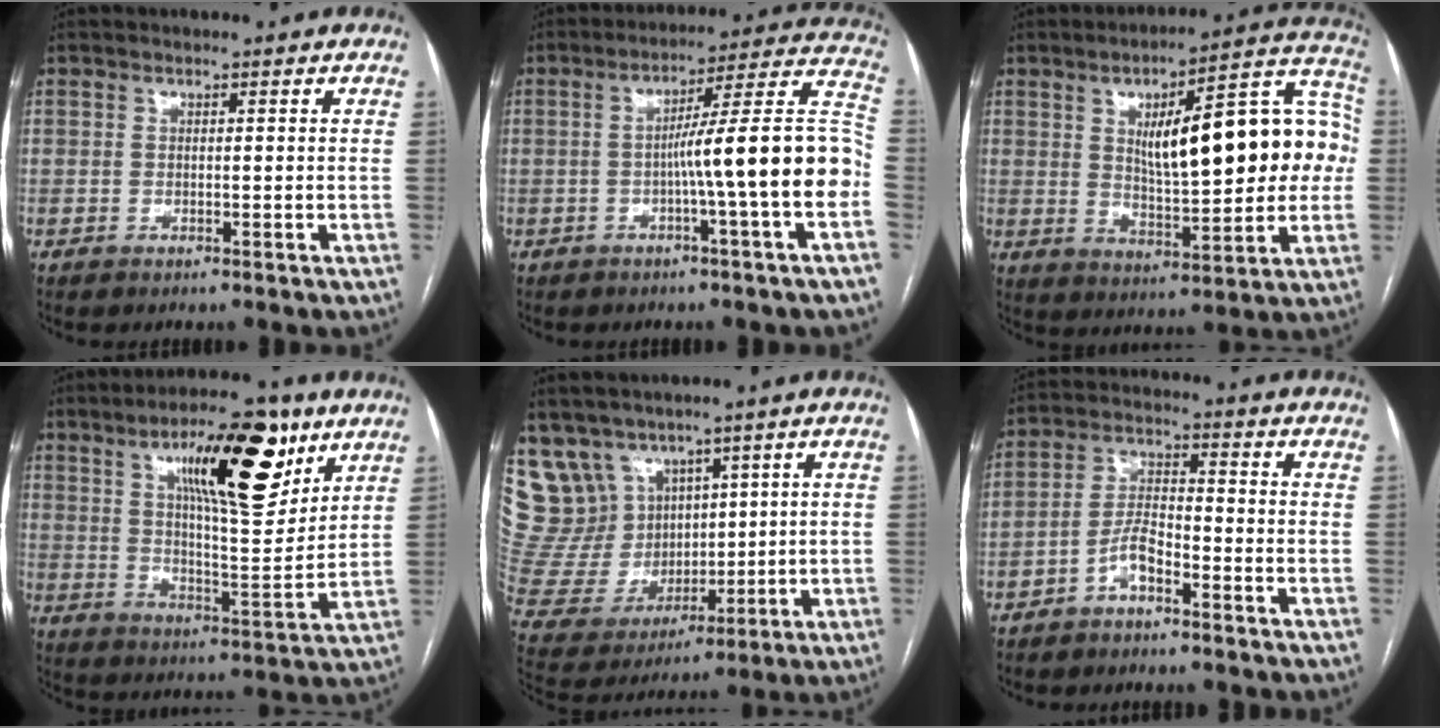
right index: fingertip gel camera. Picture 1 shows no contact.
{"total": 16.0, "force": [-3.1, -1.0, 15.6], "torque": [-0.221, 0.026, -0.056]}
{"total": 22.0, "force": [2.8, 6.0, 20.9], "torque": [-0.296, 0.037, 0.041]}
{"total": 17.7, "force": [9.3, 4.3, 14.5], "torque": [-0.220, 0.000, 0.148]}
{"total": 14.7, "force": [9.1, 11.0, 3.6], "torque": [-0.097, 0.060, 0.210]}
{"total": 4.6, "force": [-3.0, 1.4, 3.2], "torque": [-0.069, 0.015, -0.059]}